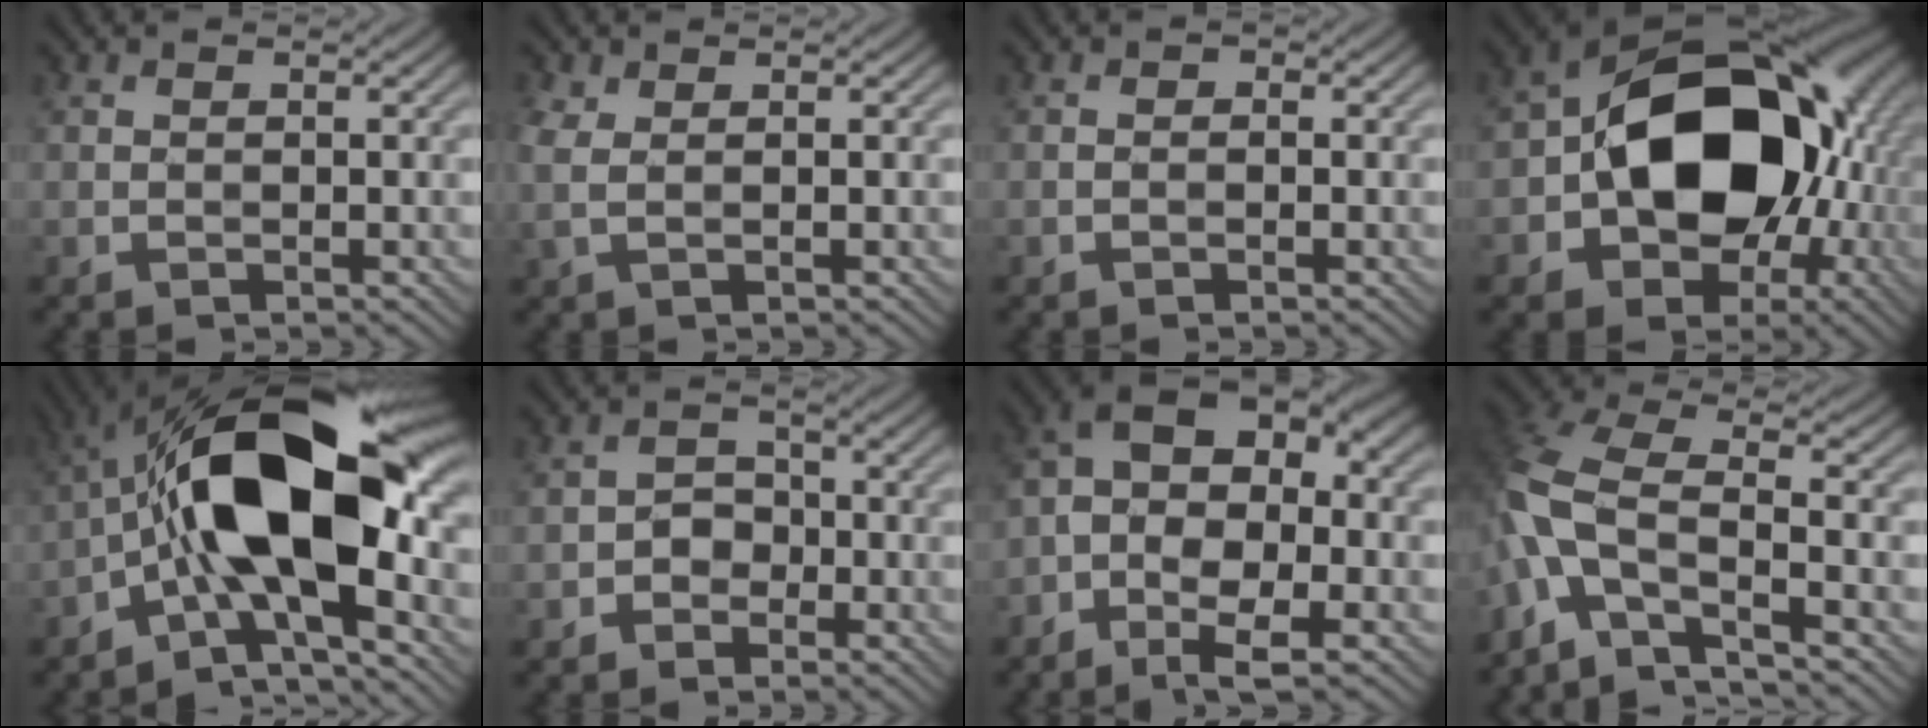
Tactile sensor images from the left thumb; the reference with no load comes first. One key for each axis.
{"total": 2.5, "fx": 0.8, "fy": 1.2, "fz": 2.1, "tx": -0.061, "ty": 0.005, "tz": 0.012}
{"total": 0.7, "fx": -0.3, "fy": 0.4, "fz": 0.4, "tx": -0.006, "ty": 0.000, "tz": -0.007}
{"total": 17.7, "fx": -1.6, "fy": 12.5, "fz": 12.4, "tx": -0.175, "ty": -0.003, "tz": -0.034}
{"total": 17.8, "fx": -1.6, "fy": 7.6, "fz": 16.0, "tx": -0.267, "ty": 0.034, "tz": -0.043}
{"total": 2.6, "fx": -1.1, "fy": 2.2, "fz": 1.0, "tx": -0.005, "ty": 0.006, "tz": -0.030}
{"total": 14.1, "fx": -2.8, "fy": 7.3, "fz": 11.7, "tx": -0.210, "ty": 0.003, "tz": -0.043}
{"total": 9.7, "fx": -4.6, "fy": 4.1, "fz": 7.5, "tx": -0.163, "ty": -0.001, "tz": -0.106}